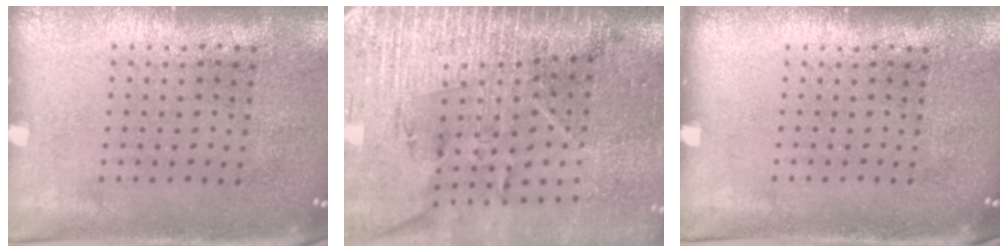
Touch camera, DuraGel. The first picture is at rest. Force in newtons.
{"total": 3.8, "press": 3.4, "slide": 1.8}
{"total": 0.0}